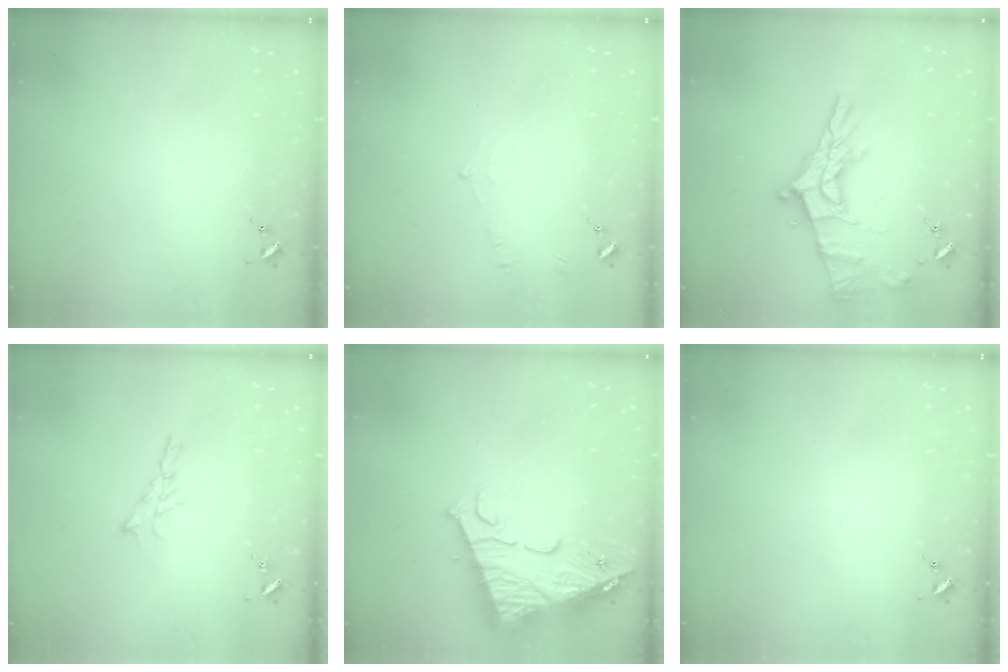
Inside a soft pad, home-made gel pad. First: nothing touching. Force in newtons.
{"total": 4.5, "press": 4.2, "slide": 1.4}
{"total": 16.2, "press": 16.1, "slide": 1.0}
{"total": 5.3, "press": 5.3, "slide": 0.2}
{"total": 14.9, "press": 14.8, "slide": 1.5}
{"total": 0.0}